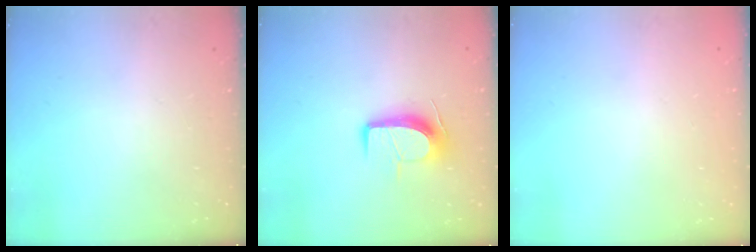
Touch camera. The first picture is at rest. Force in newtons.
{"total": 10.3, "press": 10.3, "slide": 0.6}
{"total": 0.0}